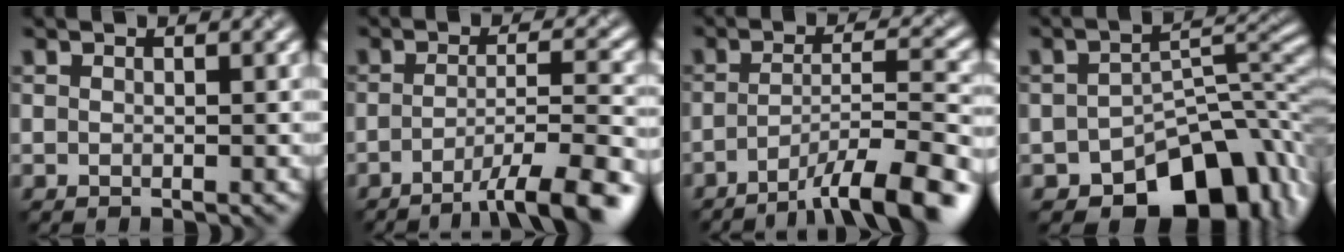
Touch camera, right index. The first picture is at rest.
{"total": 7.4, "force": [-4.7, 1.3, 5.6], "torque": [-0.077, 0.007, -0.071]}
{"total": 9.0, "force": [-6.1, 1.7, 6.3], "torque": [-0.092, 0.008, -0.097]}
{"total": 11.3, "force": [-7.6, 6.1, 5.8], "torque": [-0.060, -0.006, -0.125]}